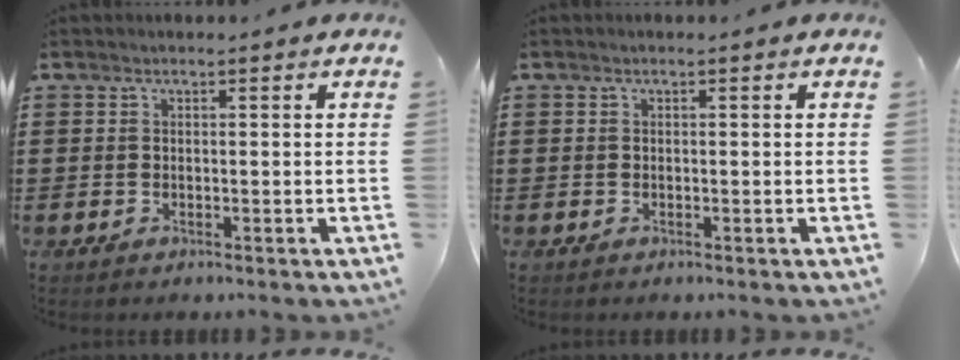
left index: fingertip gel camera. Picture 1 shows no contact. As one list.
[{"total": 0.0}]